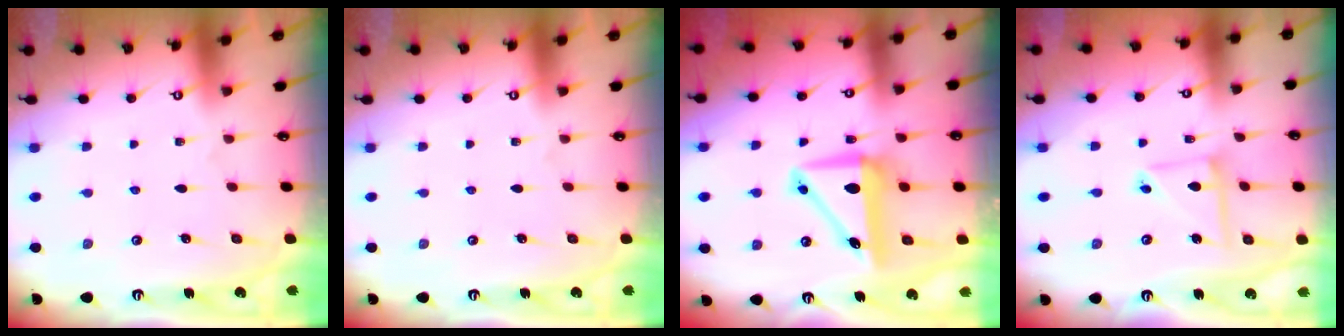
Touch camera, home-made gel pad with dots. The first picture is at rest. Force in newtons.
{"total": 0.0}
{"total": 9.0, "press": 8.8, "slide": 2.0}
{"total": 7.9, "press": 7.9, "slide": 0.7}